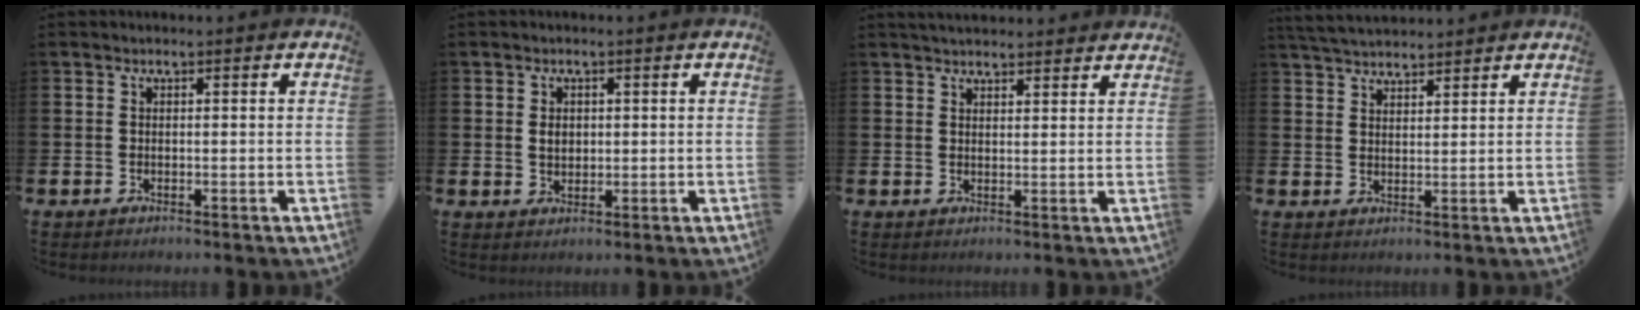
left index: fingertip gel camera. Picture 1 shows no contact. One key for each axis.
{"total": 2.0, "fx": 0.6, "fy": 1.5, "fz": 1.2, "tx": -0.007, "ty": 0.001, "tz": 0.007}
{"total": 3.1, "fx": 3.1, "fy": 0.6, "fz": 0.3, "tx": -0.012, "ty": -0.009, "tz": 0.056}
{"total": 4.1, "fx": 4.0, "fy": 0.5, "fz": 0.6, "tx": -0.032, "ty": -0.014, "tz": 0.075}